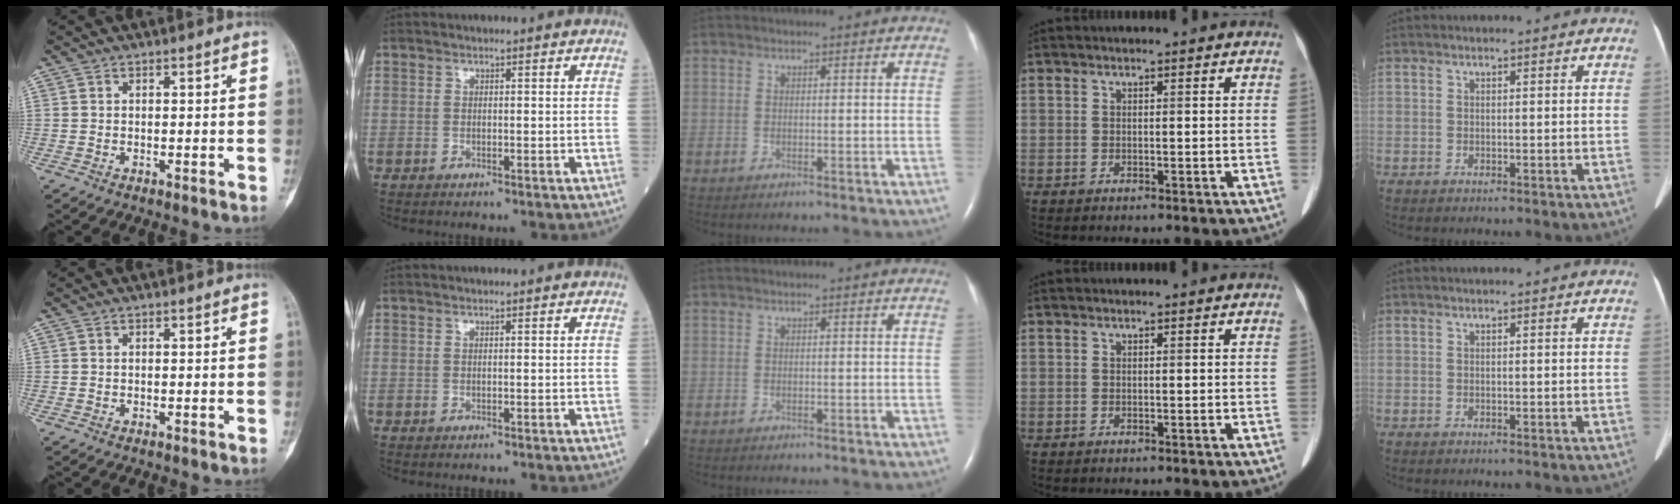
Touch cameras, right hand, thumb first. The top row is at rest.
{}